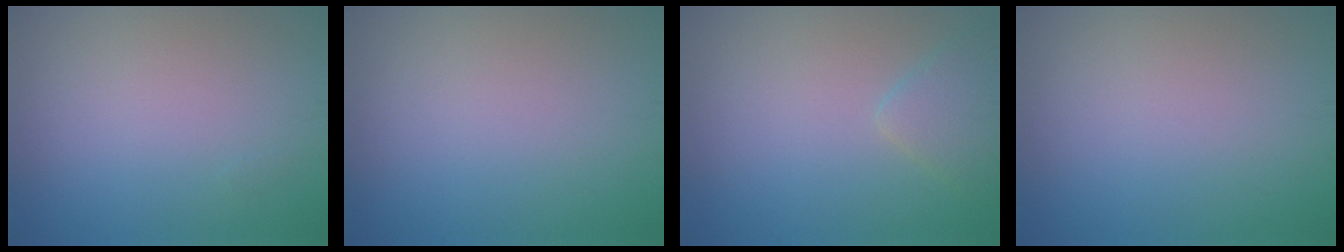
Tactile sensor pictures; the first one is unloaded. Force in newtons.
{"total": 0.0}
{"total": 2.4, "press": 2.4, "slide": 0.2}
{"total": 0.0}